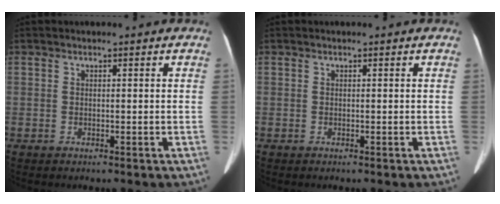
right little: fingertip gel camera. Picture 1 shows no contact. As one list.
[{"total": 0.0}]